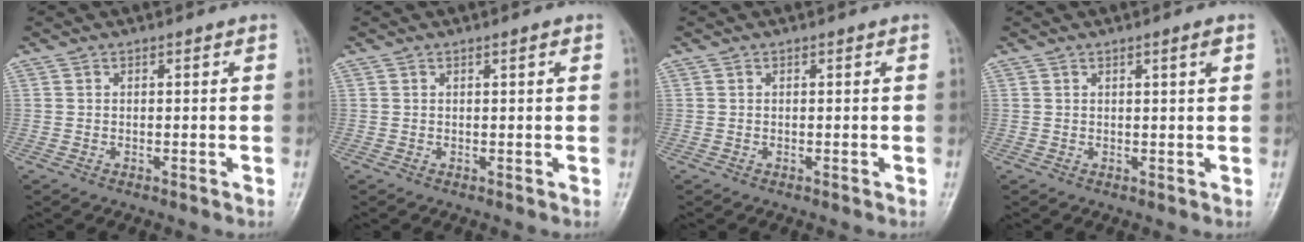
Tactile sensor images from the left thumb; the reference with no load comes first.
{"total": 0.8, "force": [0.4, 0.1, 0.7], "torque": [-0.011, 0.001, 0.005]}
{"total": 0.0}
{"total": 1.8, "force": [0.8, 0.0, 1.6], "torque": [-0.026, -0.004, 0.014]}